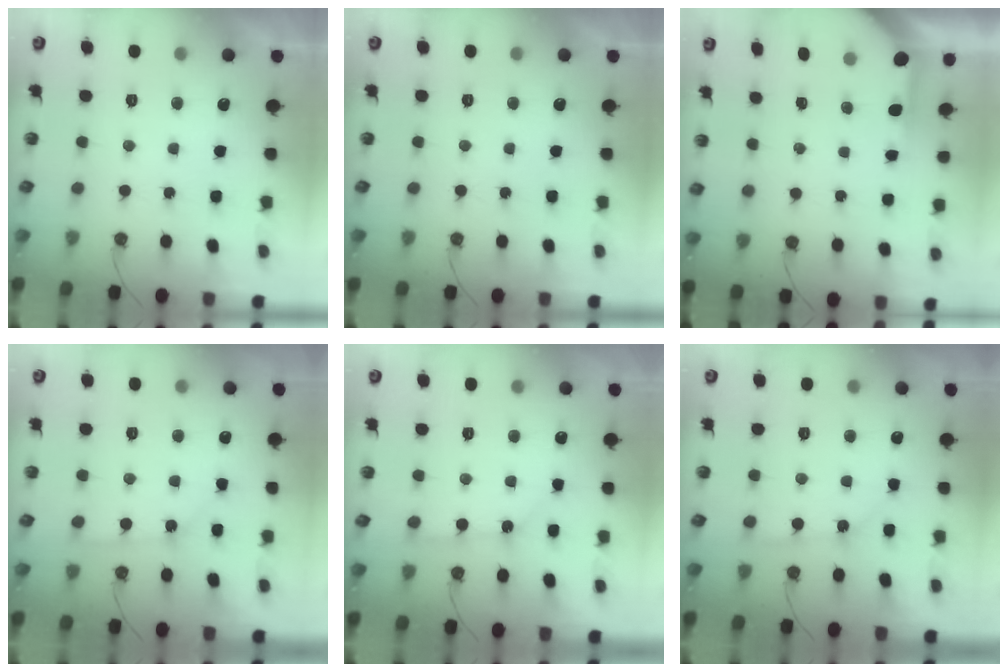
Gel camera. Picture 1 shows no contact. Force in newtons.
{"total": 0.0}
{"total": 3.9, "press": 3.9, "slide": 0.4}
{"total": 2.7, "press": 2.7, "slide": 0.4}
{"total": 2.2, "press": 2.2, "slide": 0.3}
{"total": 2.5, "press": 2.5, "slide": 0.3}